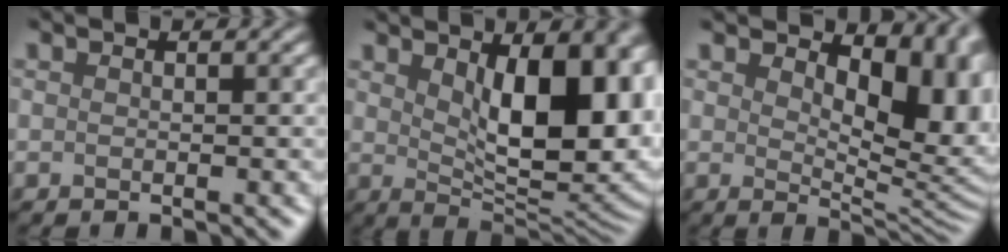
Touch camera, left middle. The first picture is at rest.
{"total": 11.1, "force": [2.3, 4.5, 9.9], "torque": [-0.099, 0.001, 0.039]}
{"total": 8.9, "force": [2.7, 4.1, 7.5], "torque": [-0.116, -0.012, 0.049]}